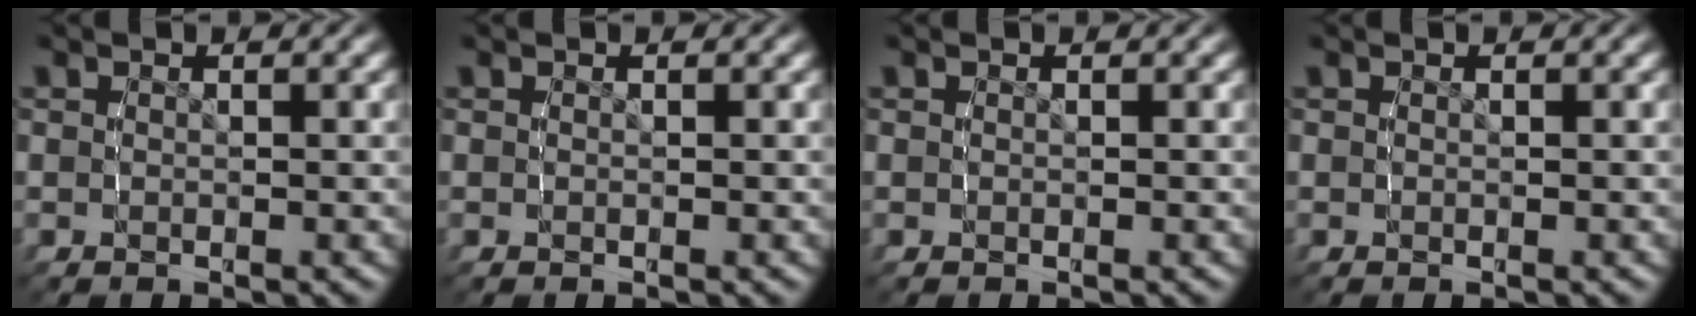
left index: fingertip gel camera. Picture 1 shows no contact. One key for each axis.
{"total": 0.0}
{"total": 0.0}
{"total": 0.0}